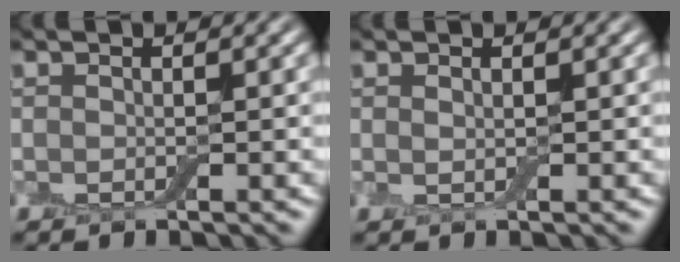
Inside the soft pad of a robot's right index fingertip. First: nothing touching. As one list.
[{"total": 0.6, "force": [0.3, 0.1, 0.5], "torque": [-0.015, -0.003, 0.006]}]